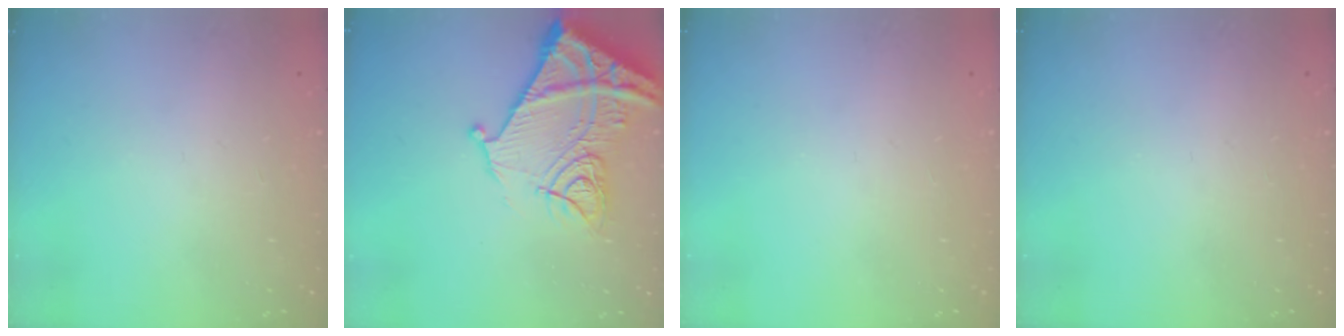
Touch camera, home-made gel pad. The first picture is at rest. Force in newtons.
{"total": 18.1, "press": 18.0, "slide": 1.9}
{"total": 0.0}
{"total": 0.0}